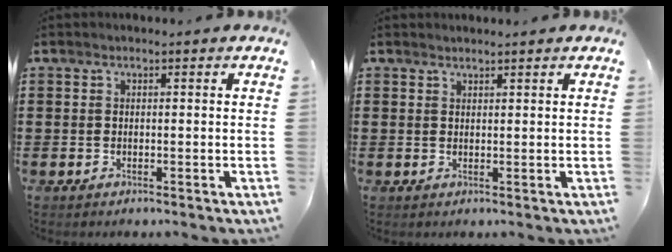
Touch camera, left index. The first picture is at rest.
{"total": 1.0, "force": [1.0, -0.1, 0.2], "torque": [-0.004, -0.002, 0.020]}